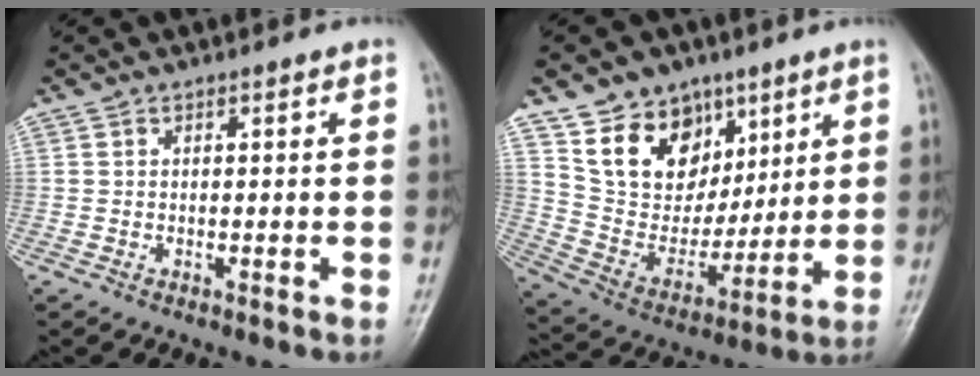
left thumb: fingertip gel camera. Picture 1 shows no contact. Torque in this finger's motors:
{"motor_torque": [0.84, 1.10, 1.10, -1.31, 0.09]}